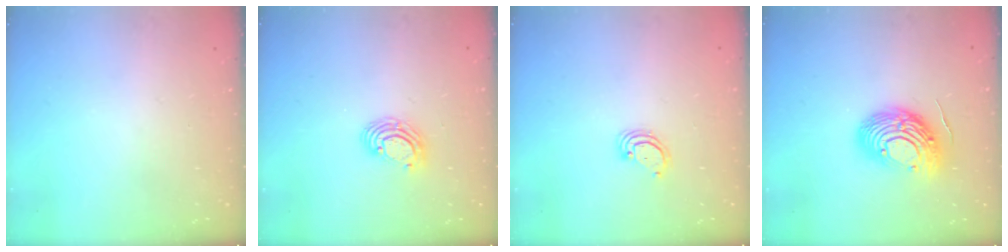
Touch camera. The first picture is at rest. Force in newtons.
{"total": 5.3, "press": 5.3, "slide": 0.4}
{"total": 3.1, "press": 3.0, "slide": 0.3}
{"total": 15.9, "press": 15.9, "slide": 1.3}